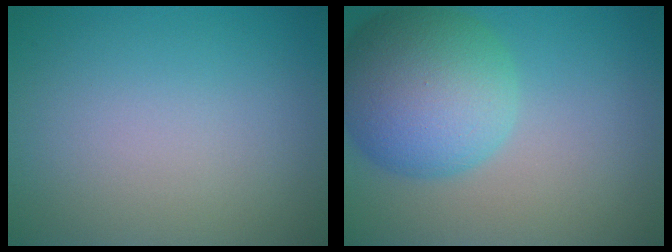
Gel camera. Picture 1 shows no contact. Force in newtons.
{"total": 9.5, "press": 9.5, "slide": 0.4}